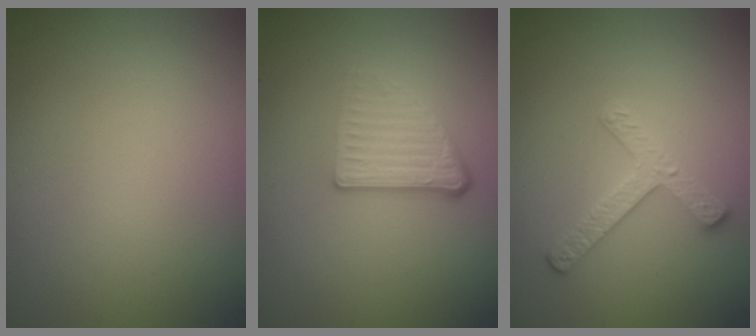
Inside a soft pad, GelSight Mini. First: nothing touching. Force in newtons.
{"total": 3.6, "press": 2.3, "slide": 2.8}
{"total": 2.7, "press": 2.7, "slide": 0.3}